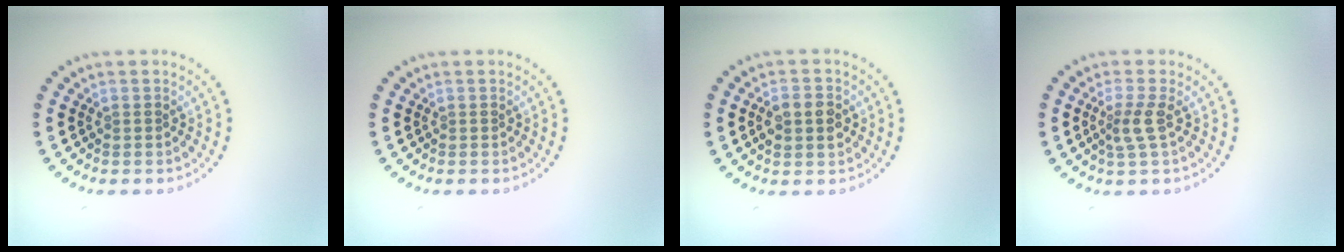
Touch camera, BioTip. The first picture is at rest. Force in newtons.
{"total": 0.0}
{"total": 2.9, "press": 2.9, "slide": 0.1}
{"total": 2.0, "press": 1.6, "slide": 1.3}